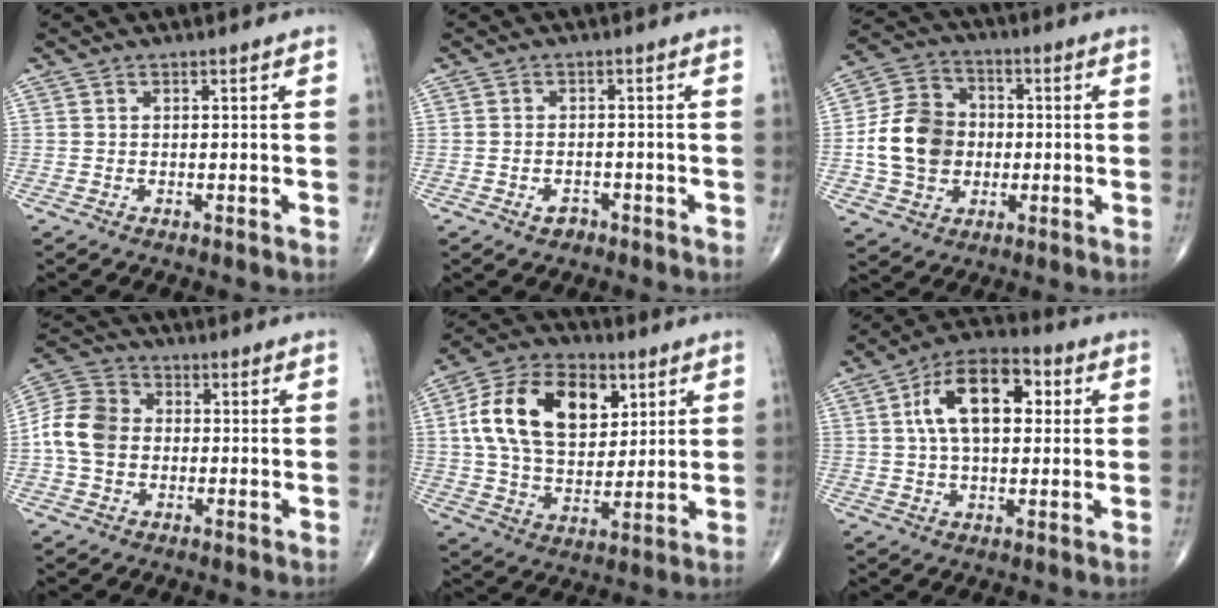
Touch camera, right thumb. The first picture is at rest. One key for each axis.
{"total": 2.2, "fx": -1.3, "fy": 1.4, "fz": 1.0, "tx": -0.015, "ty": 0.009, "tz": -0.018}
{"total": 13.7, "fx": -0.9, "fy": 11.2, "fz": 7.8, "tx": -0.123, "ty": 0.023, "tz": -0.019}
{"total": 9.8, "fx": -0.5, "fy": 7.9, "fz": 5.8, "tx": -0.104, "ty": 0.028, "tz": -0.021}
{"total": 20.0, "fx": 5.8, "fy": 12.9, "fz": 14.1, "tx": -0.228, "ty": -0.005, "tz": 0.100}
{"total": 14.6, "fx": 3.2, "fy": 8.0, "fz": 11.7, "tx": -0.184, "ty": 0.020, "tz": 0.047}